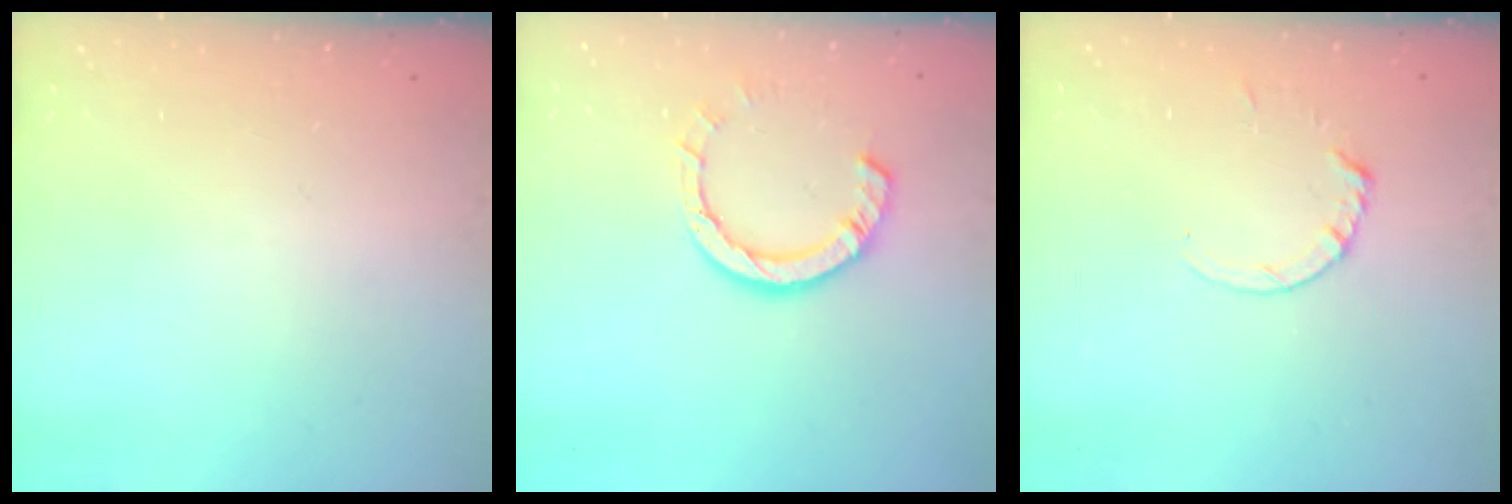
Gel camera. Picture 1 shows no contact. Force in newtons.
{"total": 9.0, "press": 8.9, "slide": 1.2}
{"total": 1.8, "press": 1.7, "slide": 0.2}